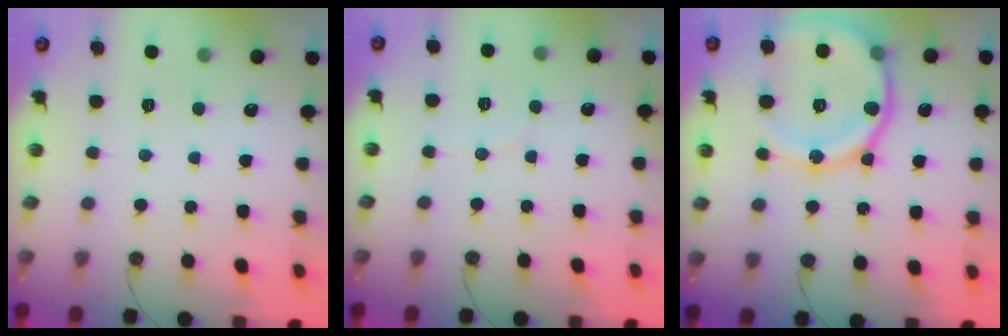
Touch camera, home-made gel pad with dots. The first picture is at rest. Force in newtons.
{"total": 3.8, "press": 3.7, "slide": 0.4}
{"total": 16.6, "press": 16.5, "slide": 2.1}